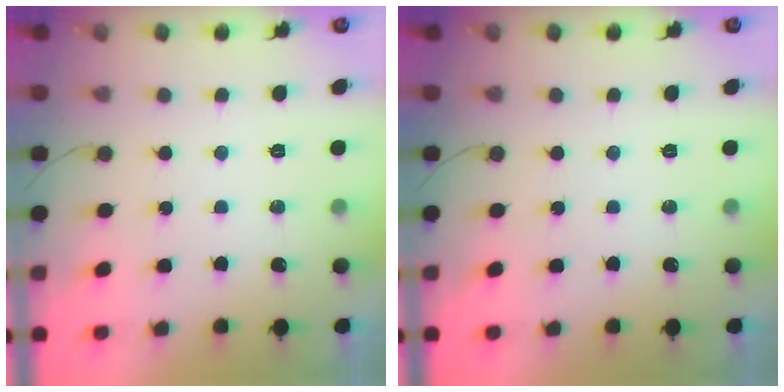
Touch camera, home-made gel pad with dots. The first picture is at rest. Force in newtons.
{"total": 0.0}